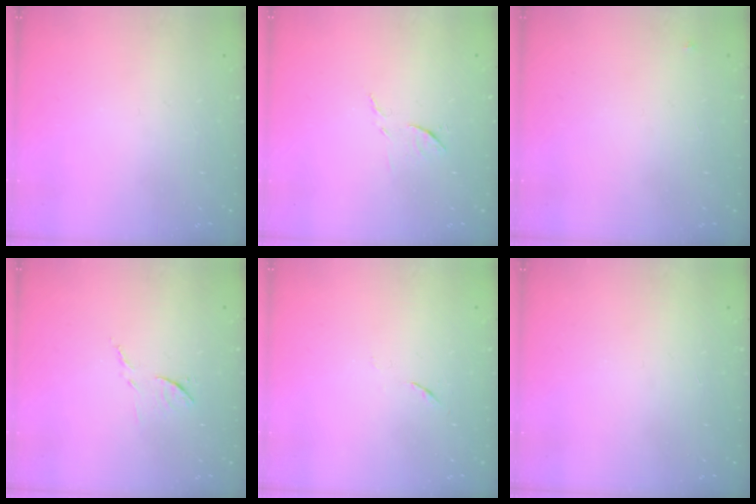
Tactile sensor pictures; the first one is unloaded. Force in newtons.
{"total": 6.7, "press": 6.7, "slide": 0.3}
{"total": 3.1, "press": 3.1, "slide": 0.3}
{"total": 6.9, "press": 6.9, "slide": 0.4}
{"total": 3.5, "press": 3.4, "slide": 0.6}
{"total": 1.6, "press": 1.5, "slide": 0.1}